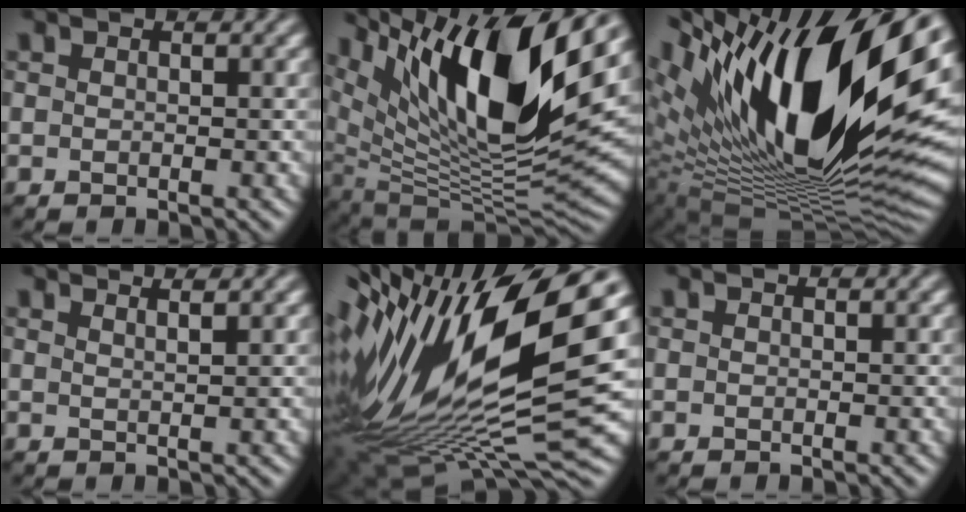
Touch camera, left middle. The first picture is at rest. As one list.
[{"total": 15.7, "force": [8.2, 5.2, 12.4], "torque": [-0.229, 0.009, 0.143]}, {"total": 20.1, "force": [7.6, 8.3, 16.7], "torque": [-0.289, 0.030, 0.124]}, {"total": 2.6, "force": [1.9, 0.9, 1.5], "torque": [0.006, 0.008, 0.001]}, {"total": 18.0, "force": [3.5, 7.1, 16.2], "torque": [-0.313, -0.003, 0.049]}, {"total": 0.0}]